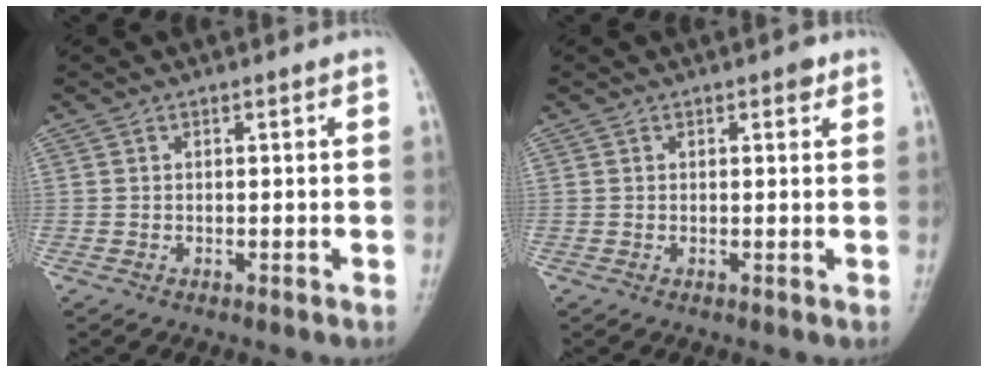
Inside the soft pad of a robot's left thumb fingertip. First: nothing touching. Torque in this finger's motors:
{"motor_torque": [2.57, 2.46, 0.24, 0.16, 0.02]}